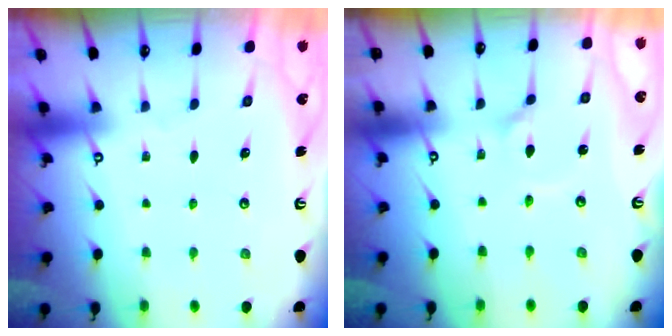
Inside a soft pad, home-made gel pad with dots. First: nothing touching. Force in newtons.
{"total": 2.1, "press": 2.1, "slide": 0.1}